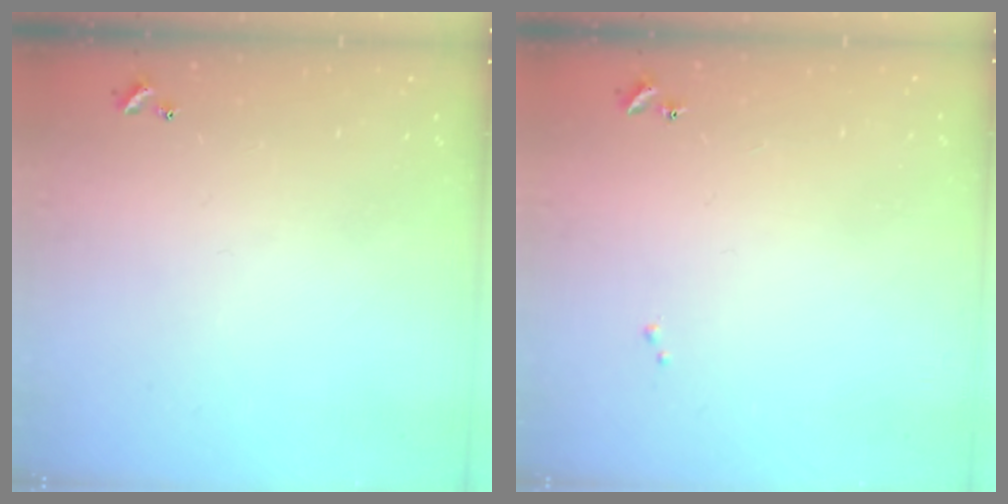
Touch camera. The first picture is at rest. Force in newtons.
{"total": 0.0}